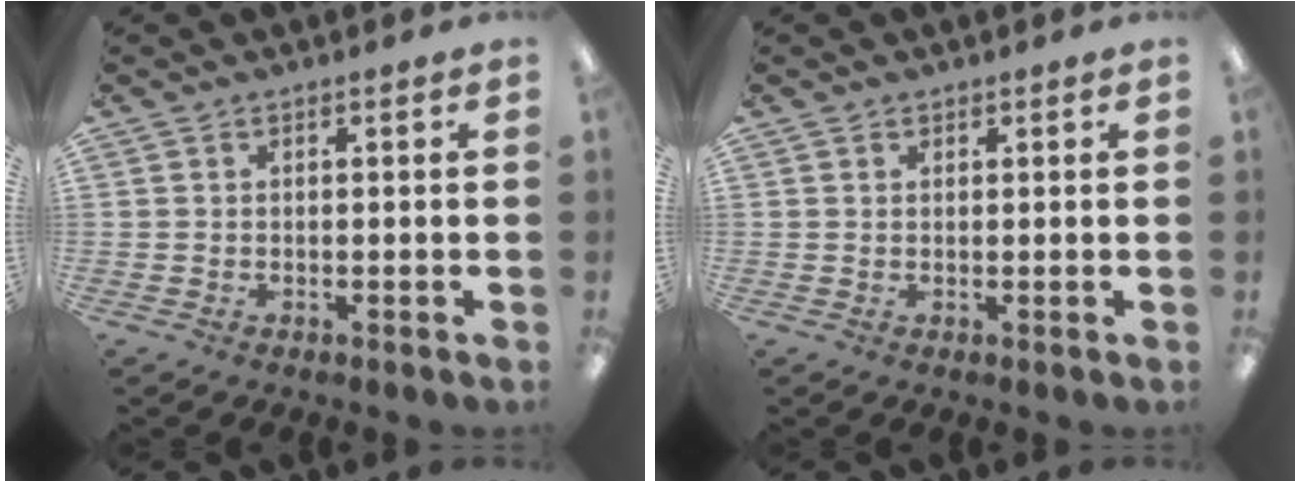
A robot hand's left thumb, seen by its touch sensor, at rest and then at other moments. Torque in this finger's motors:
{"motor_torque": [-0.19, -0.09, -0.21, 0.09, -0.02]}